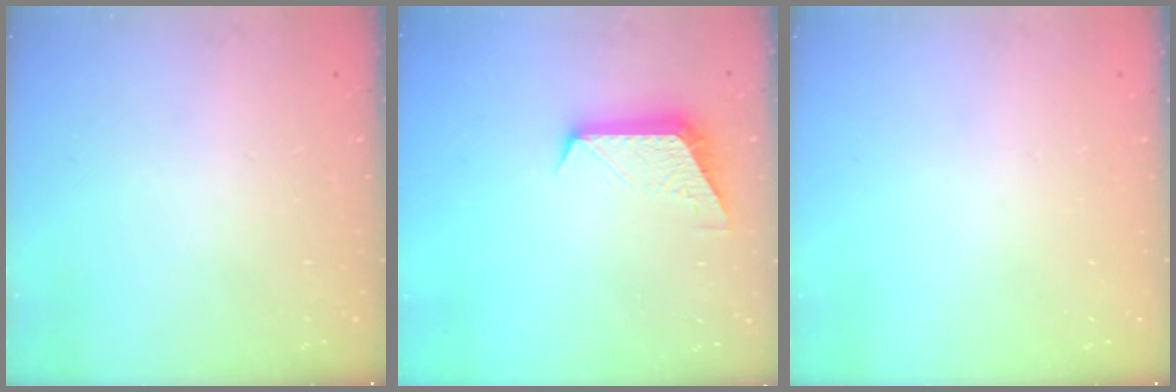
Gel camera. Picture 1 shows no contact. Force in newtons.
{"total": 10.2, "press": 10.2, "slide": 0.7}
{"total": 0.0}